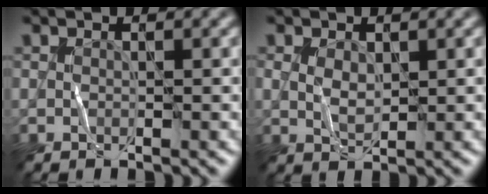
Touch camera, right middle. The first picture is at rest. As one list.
[{"total": 1.5, "force": [0.6, 1.0, 1.0], "torque": [-0.027, 0.000, 0.014]}]